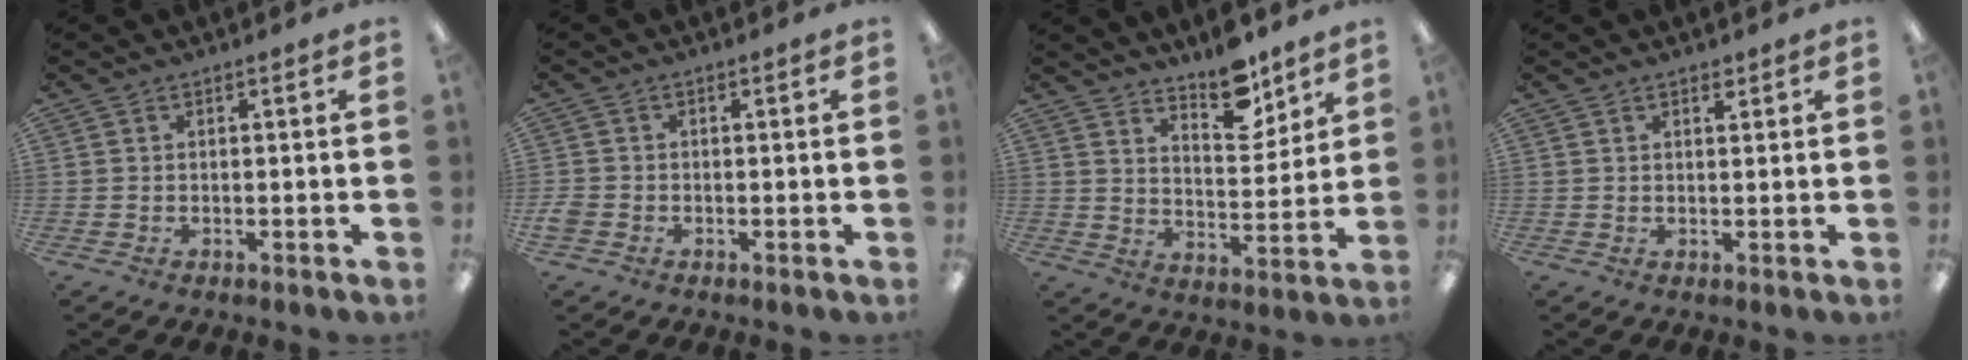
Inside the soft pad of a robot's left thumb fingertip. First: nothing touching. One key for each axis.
{"total": 2.1, "fx": -0.8, "fy": 1.7, "fz": 0.9, "tx": -0.013, "ty": 0.004, "tz": -0.015}
{"total": 11.1, "fx": 8.9, "fy": 4.5, "fz": 4.8, "tx": -0.050, "ty": -0.064, "tz": 0.155}
{"total": 1.5, "fx": 1.2, "fy": 0.6, "fz": 0.6, "tx": -0.005, "ty": -0.004, "tz": 0.021}